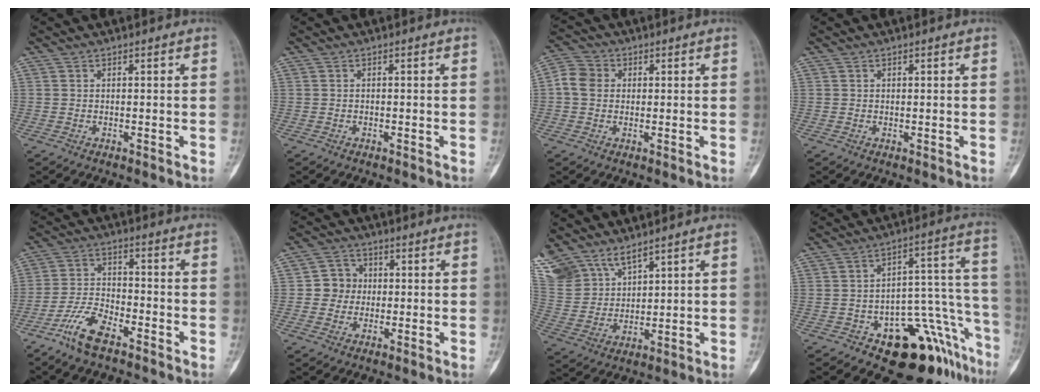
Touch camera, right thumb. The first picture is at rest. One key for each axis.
{"total": 0.0}
{"total": 5.2, "fx": 0.3, "fy": 4.6, "fz": 2.5, "tx": -0.040, "ty": 0.013, "tz": -0.001}
{"total": 0.0}
{"total": 8.2, "fx": -5.6, "fy": 3.1, "fz": 5.1, "tx": -0.109, "ty": 0.026, "tz": -0.117}
{"total": 5.4, "fx": 0.0, "fy": 5.2, "fz": 1.6, "tx": 0.007, "ty": 0.011, "tz": -0.007}
{"total": 13.5, "fx": 10.0, "fy": 7.2, "fz": 5.5, "tx": -0.112, "ty": -0.022, "tz": 0.216}
{"total": 17.1, "fx": -10.6, "fy": 7.6, "fz": 11.0, "tx": -0.052, "ty": 0.125, "tz": -0.146}